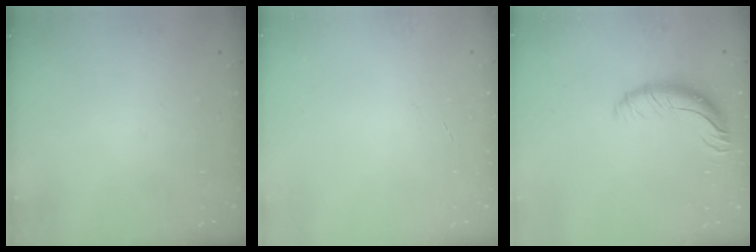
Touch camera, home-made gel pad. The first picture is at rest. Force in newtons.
{"total": 0.0}
{"total": 10.4, "press": 10.1, "slide": 2.2}